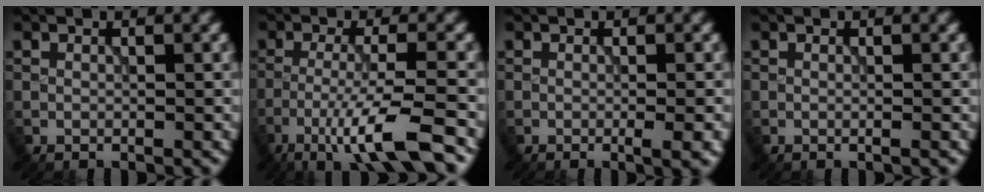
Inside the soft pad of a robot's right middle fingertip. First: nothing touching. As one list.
[{"total": 7.9, "force": [-4.9, 1.0, 6.1], "torque": [-0.110, -0.003, -0.089]}, {"total": 2.3, "force": [-0.4, 0.7, 2.2], "torque": [-0.022, 0.001, -0.006]}, {"total": 0.5, "force": [0.1, 0.2, 0.5], "torque": [-0.007, -0.003, -0.003]}]